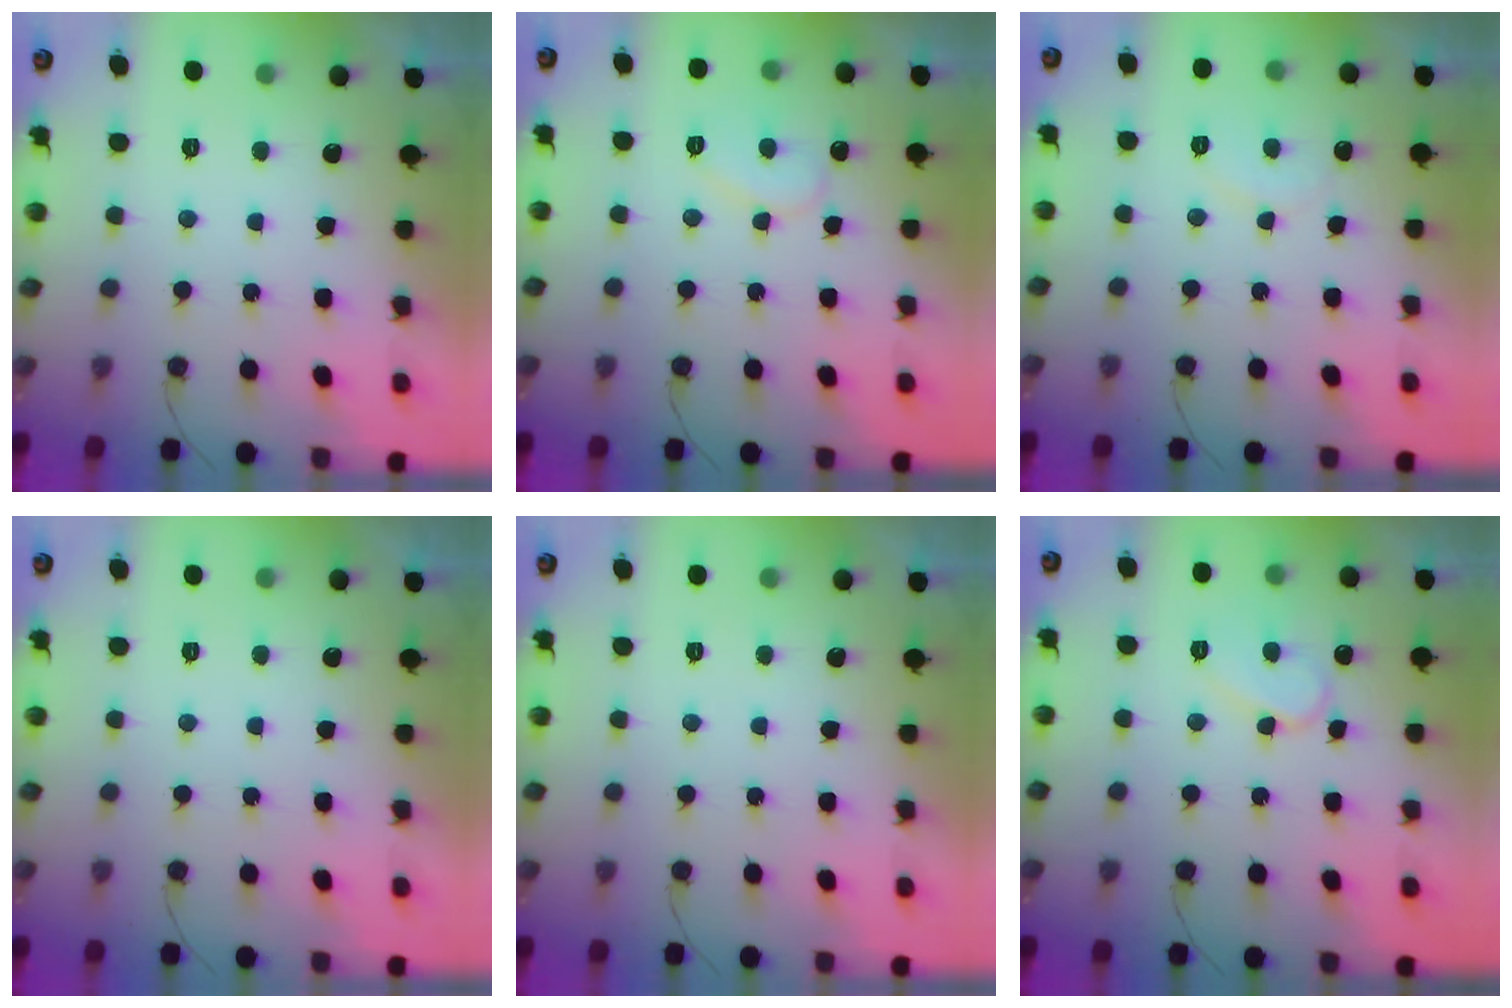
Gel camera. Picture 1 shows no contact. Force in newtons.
{"total": 7.7, "press": 7.7, "slide": 0.5}
{"total": 7.3, "press": 7.3, "slide": 0.6}
{"total": 0.0}
{"total": 0.0}
{"total": 8.0, "press": 8.0, "slide": 0.8}